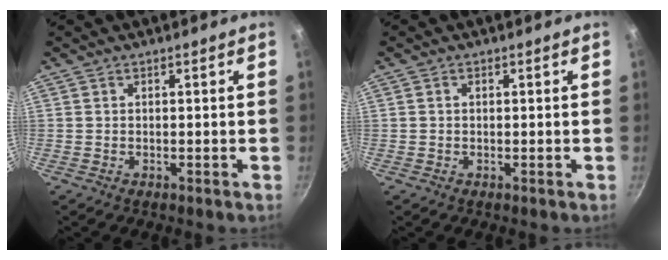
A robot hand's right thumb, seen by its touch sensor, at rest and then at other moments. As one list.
[{"total": 0.6, "force": [0.1, 0.5, 0.4], "torque": [-0.006, 0.005, 0.001]}]